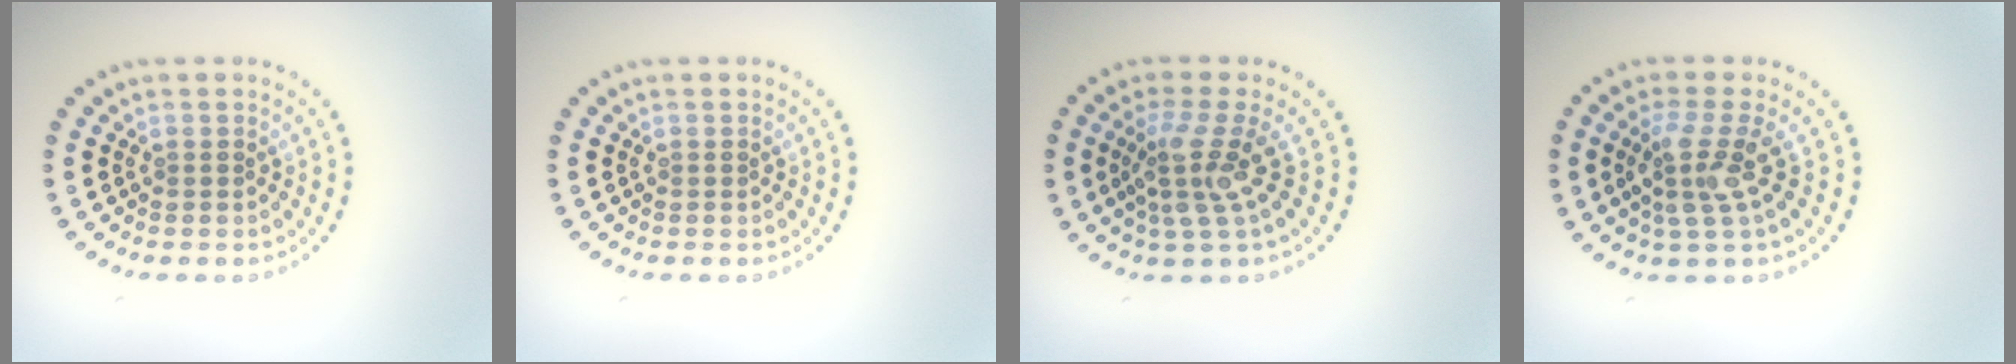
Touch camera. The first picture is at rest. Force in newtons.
{"total": 0.0}
{"total": 3.6, "press": 2.4, "slide": 2.6}
{"total": 3.3, "press": 2.5, "slide": 2.1}